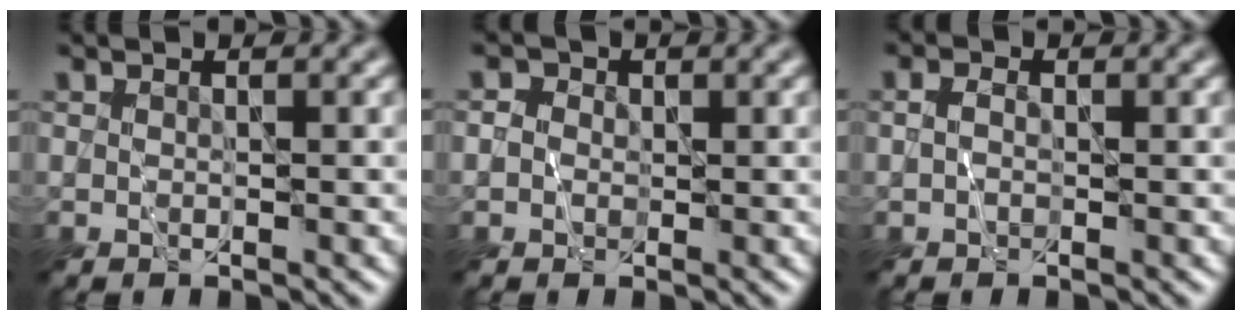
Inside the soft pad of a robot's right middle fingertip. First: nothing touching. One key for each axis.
{"total": 2.1, "fx": 0.3, "fy": 1.8, "fz": 0.9, "tx": -0.007, "ty": 0.005, "tz": -0.009}
{"total": 1.2, "fx": -0.1, "fy": 0.8, "fz": 0.8, "tx": -0.016, "ty": 0.002, "tz": -0.005}